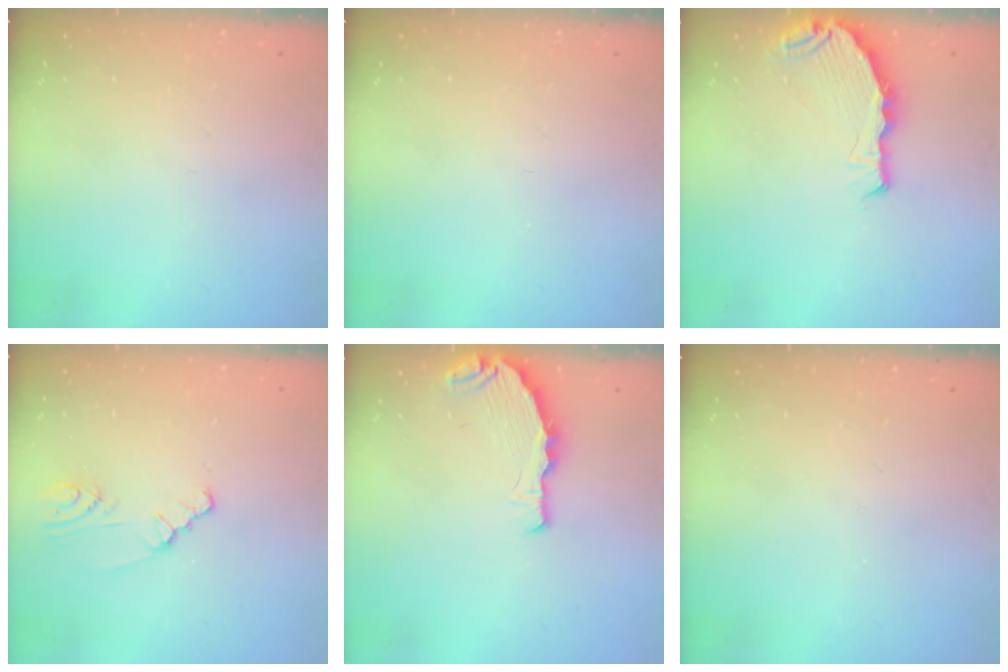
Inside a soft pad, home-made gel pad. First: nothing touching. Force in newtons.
{"total": 0.0}
{"total": 7.3, "press": 6.2, "slide": 3.8}
{"total": 3.3, "press": 3.3, "slide": 0.5}
{"total": 4.5, "press": 4.4, "slide": 0.8}
{"total": 0.0}